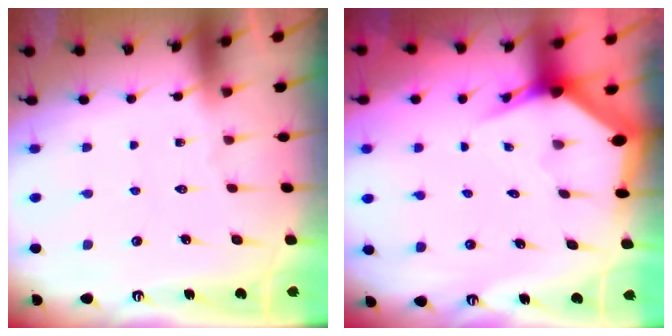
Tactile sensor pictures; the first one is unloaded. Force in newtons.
{"total": 3.6, "press": 3.6, "slide": 0.4}